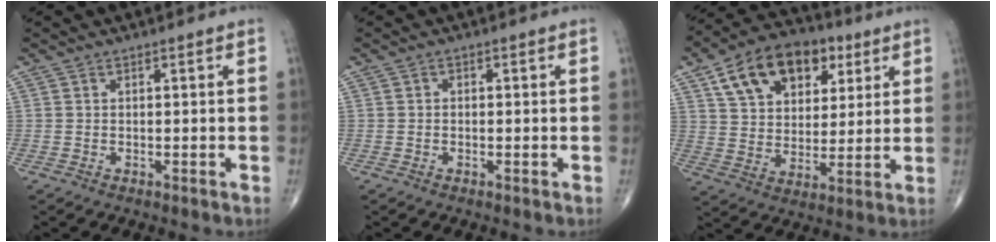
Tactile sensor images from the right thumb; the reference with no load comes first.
{"total": 0.6, "force": [-0.1, 0.5, 0.3], "torque": [-0.001, 0.002, -0.005]}
{"total": 18.0, "force": [8.2, 11.6, 11.0], "torque": [-0.148, -0.007, 0.136]}